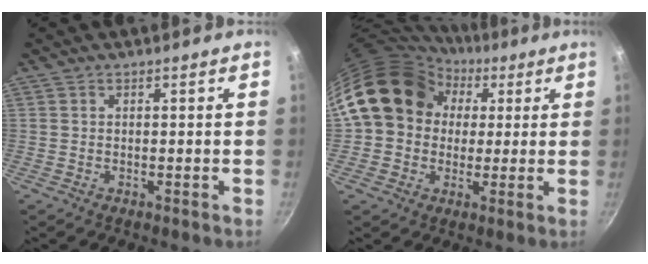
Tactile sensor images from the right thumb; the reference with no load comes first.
{"total": 16.2, "force": [3.8, 13.5, 8.0], "torque": [-0.108, 0.029, 0.054]}